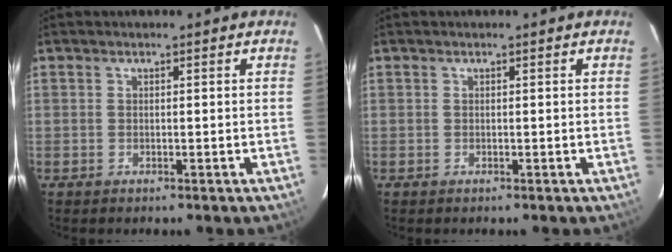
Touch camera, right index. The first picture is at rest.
{"total": 0.0}